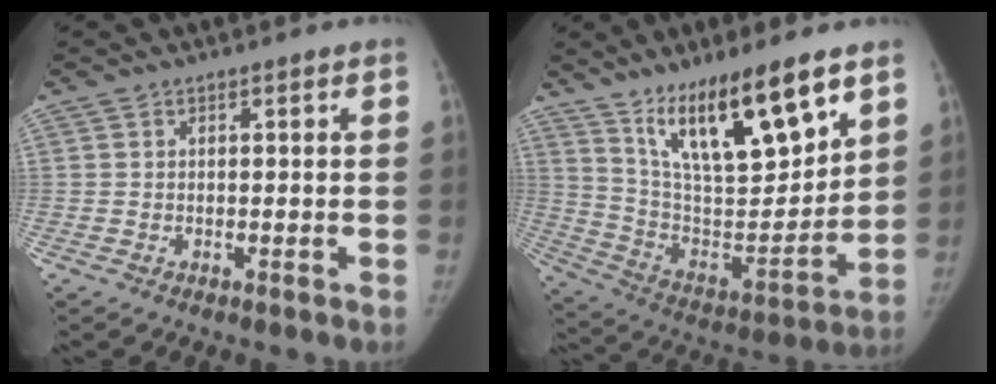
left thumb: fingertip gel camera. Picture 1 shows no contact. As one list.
[{"total": 21.8, "force": [13.5, 6.2, 15.9], "torque": [-0.235, -0.063, 0.249]}]